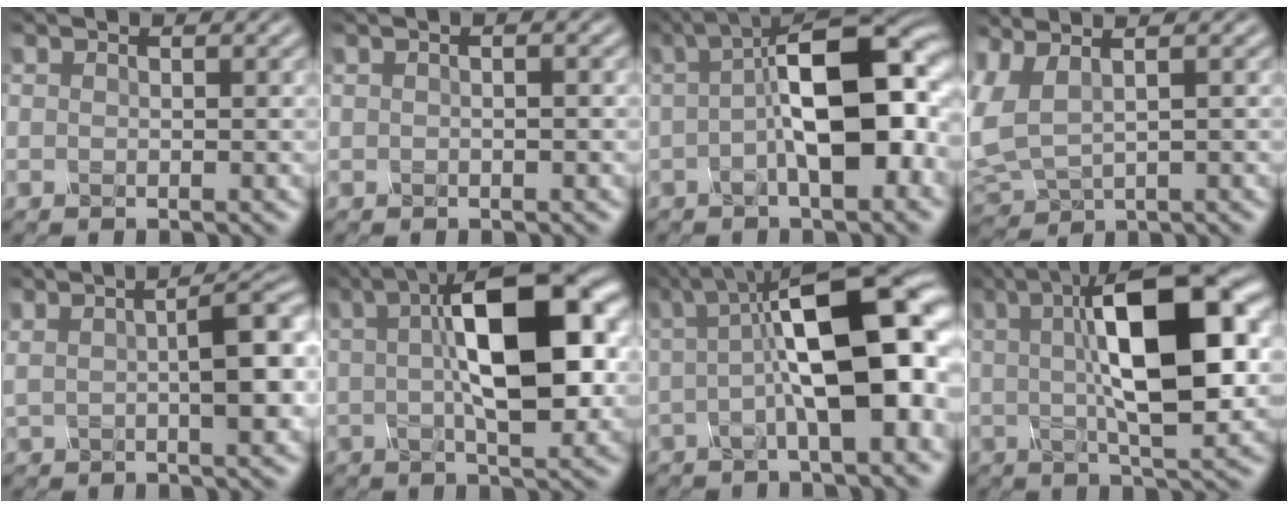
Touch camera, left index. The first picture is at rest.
{"total": 0.9, "force": [0.0, 0.3, 0.9], "torque": [-0.017, -0.002, -0.001]}
{"total": 11.8, "force": [-0.2, 4.5, 10.9], "torque": [-0.153, 0.017, -0.014]}
{"total": 4.3, "force": [1.8, 1.7, 3.5], "torque": [-0.103, 0.012, 0.038]}
{"total": 6.3, "force": [0.7, 1.8, 6.0], "torque": [-0.088, 0.012, 0.011]}
{"total": 11.5, "force": [2.0, 3.9, 10.6], "torque": [-0.159, 0.015, 0.028]}
{"total": 11.6, "force": [1.0, 3.7, 11.0], "torque": [-0.159, 0.017, 0.008]}
{"total": 12.8, "force": [2.3, 4.1, 11.9], "torque": [-0.175, 0.012, 0.032]}